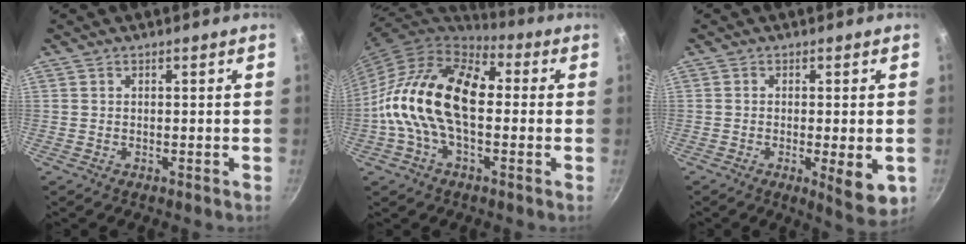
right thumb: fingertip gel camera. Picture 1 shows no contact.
{"total": 20.1, "force": [-0.6, 11.8, 16.2], "torque": [-0.277, 0.037, -0.033]}
{"total": 7.4, "force": [-1.7, 1.9, 6.9], "torque": [-0.095, -0.009, -0.018]}